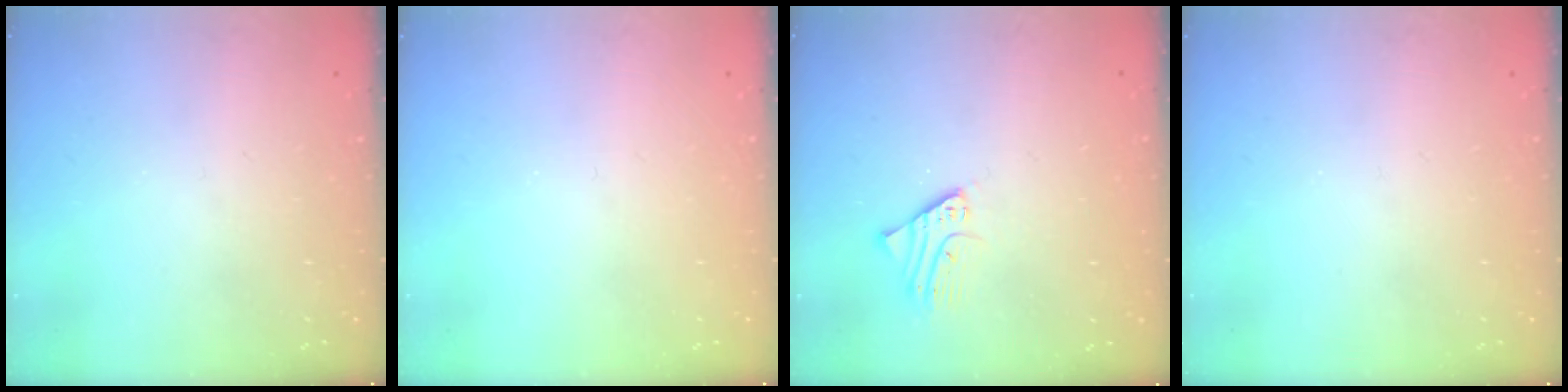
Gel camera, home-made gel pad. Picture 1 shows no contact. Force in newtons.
{"total": 0.0}
{"total": 2.3, "press": 2.3, "slide": 0.1}
{"total": 0.0}